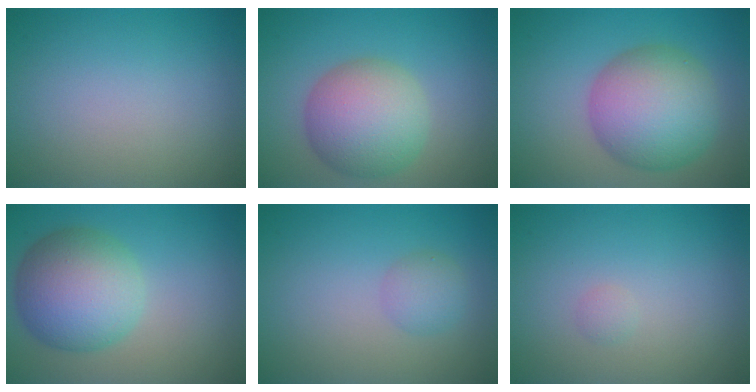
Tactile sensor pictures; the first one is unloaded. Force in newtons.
{"total": 7.2, "press": 7.2, "slide": 0.3}
{"total": 8.9, "press": 8.9, "slide": 0.1}
{"total": 8.1, "press": 8.1, "slide": 0.2}
{"total": 1.9, "press": 1.9, "slide": 0.1}
{"total": 0.6, "press": 0.6, "slide": 0.0}